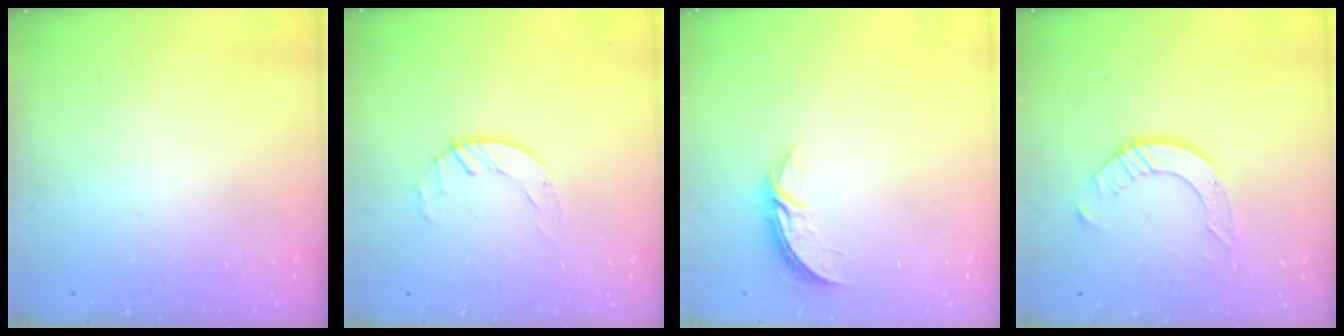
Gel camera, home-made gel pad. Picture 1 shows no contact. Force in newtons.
{"total": 1.7, "press": 1.7, "slide": 0.3}
{"total": 4.3, "press": 4.3, "slide": 0.3}
{"total": 8.0, "press": 7.9, "slide": 0.8}